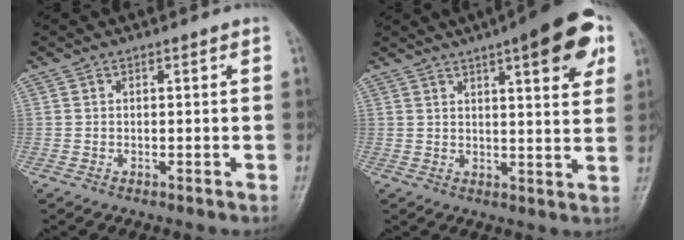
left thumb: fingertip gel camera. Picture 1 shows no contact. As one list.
[{"total": 14.8, "force": [7.3, 4.1, 12.1], "torque": [-0.132, -0.015, 0.091]}]